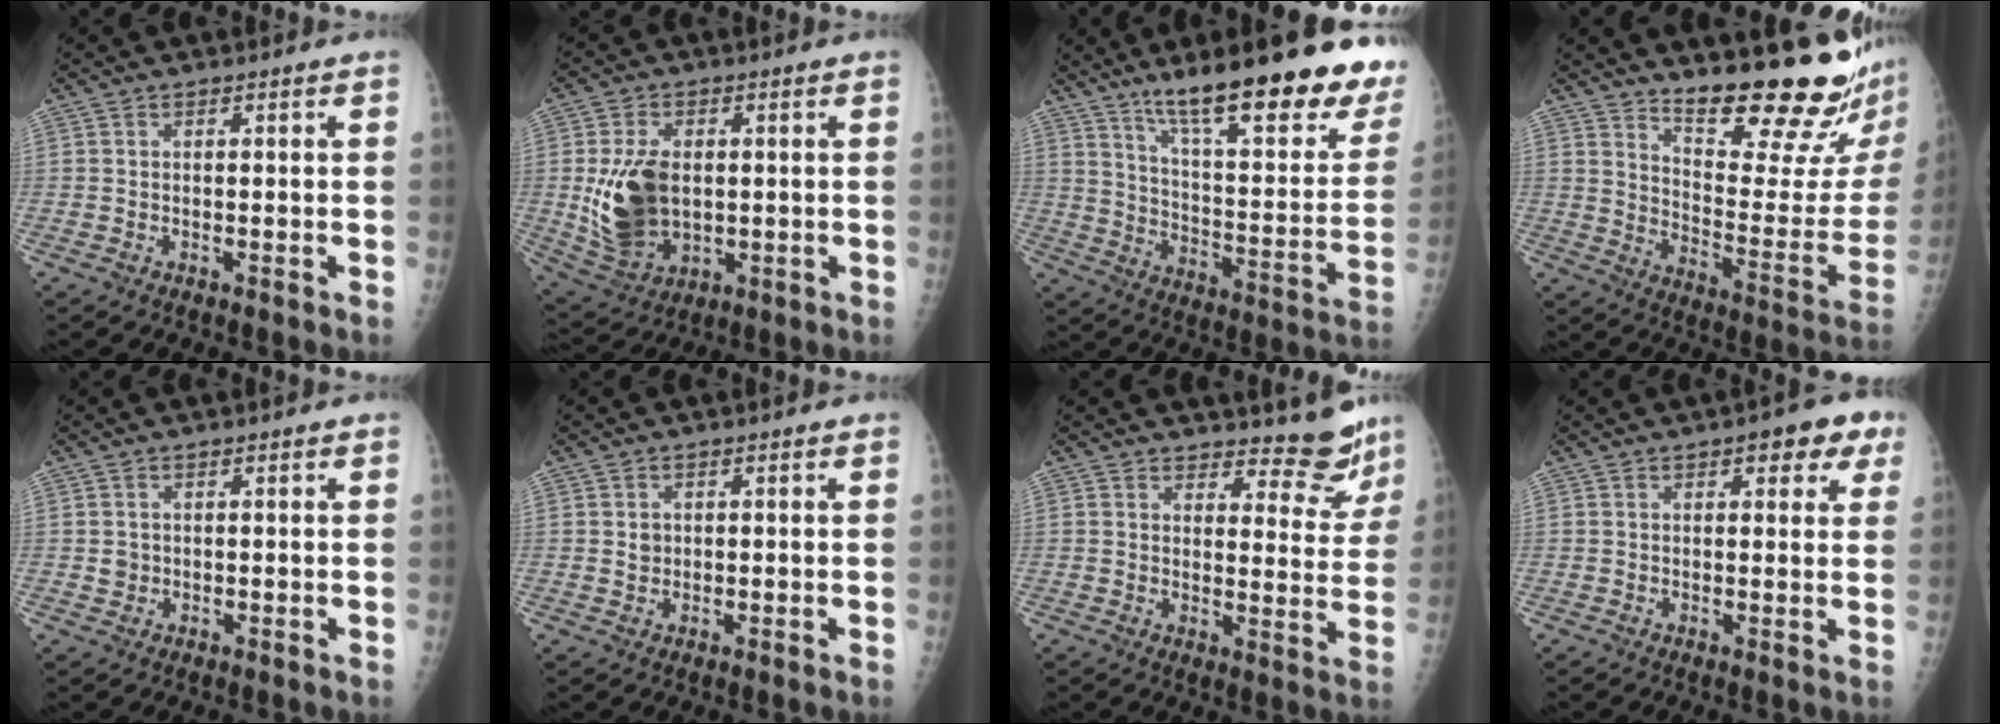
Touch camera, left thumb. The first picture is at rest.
{"total": 12.8, "force": [0.2, 8.4, 9.6], "torque": [-0.168, -0.010, 0.022]}
{"total": 28.0, "force": [18.5, 6.1, 20.1], "torque": [-0.257, -0.079, 0.276]}
{"total": 22.0, "force": [17.5, 3.6, 12.9], "torque": [-0.159, -0.154, 0.249]}
{"total": 1.4, "force": [0.2, 1.3, 0.4], "torque": [-0.001, 0.000, 0.006]}
{"total": 1.8, "force": [0.3, 1.6, 0.7], "torque": [-0.005, 0.000, 0.007]}
{"total": 8.6, "force": [8.1, 2.4, 1.6], "torque": [0.013, -0.076, 0.094]}
{"total": 6.6, "force": [3.5, 3.0, 4.8], "torque": [-0.026, -0.006, 0.034]}